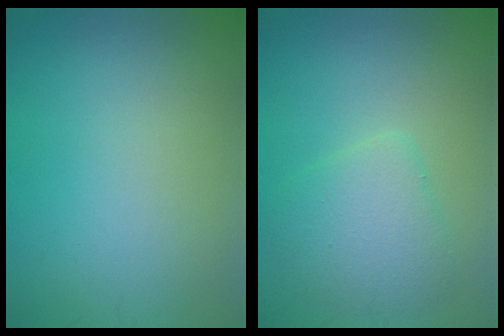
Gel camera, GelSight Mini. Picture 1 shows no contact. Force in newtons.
{"total": 3.5, "press": 3.5, "slide": 0.2}